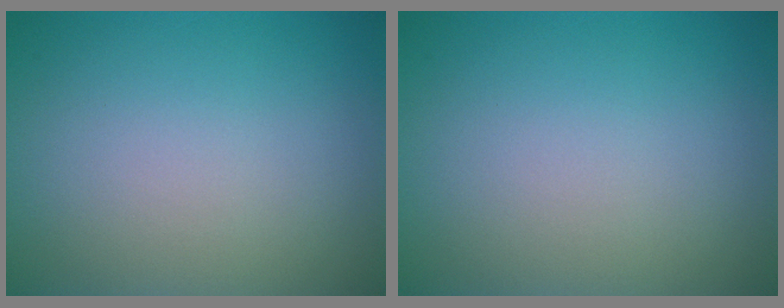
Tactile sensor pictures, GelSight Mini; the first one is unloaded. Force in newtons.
{"total": 0.0}